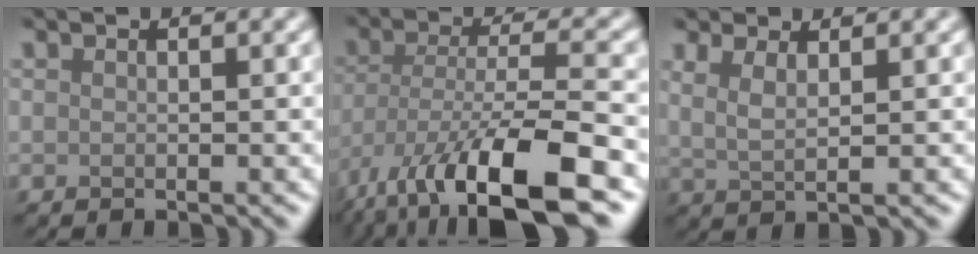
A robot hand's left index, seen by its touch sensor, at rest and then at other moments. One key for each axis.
{"total": 12.6, "fx": -7.1, "fy": 4.4, "fz": 9.4, "tx": -0.175, "ty": -0.026, "tz": -0.122}
{"total": 2.4, "fx": 1.2, "fy": 0.7, "fz": 1.9, "tx": -0.030, "ty": -0.002, "tz": 0.021}